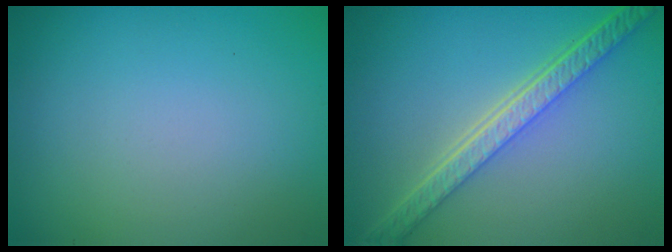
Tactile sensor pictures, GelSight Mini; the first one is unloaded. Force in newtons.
{"total": 5.7, "press": 4.4, "slide": 3.7}